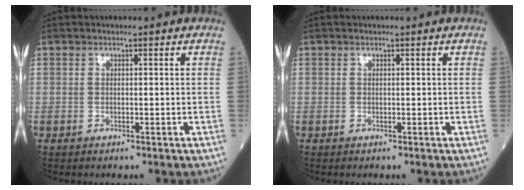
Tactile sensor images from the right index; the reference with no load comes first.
{"total": 0.0}